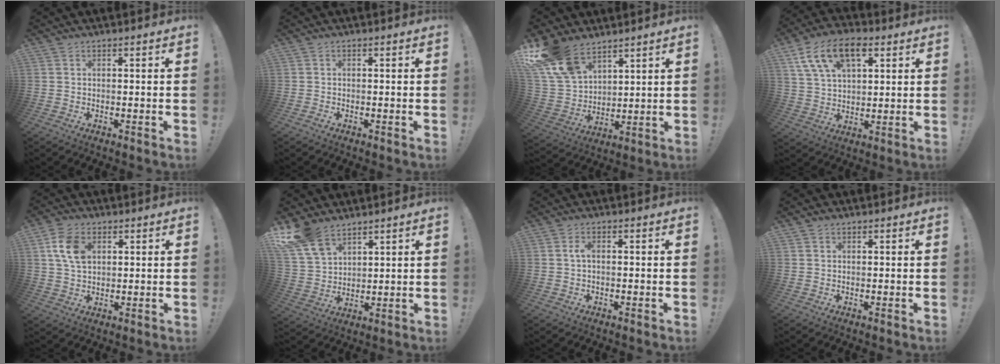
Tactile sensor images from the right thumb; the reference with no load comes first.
{"total": 0.5, "force": [-0.5, 0.0, 0.2], "torque": [-0.004, -0.001, -0.008]}
{"total": 15.5, "force": [11.1, 8.4, 7.0], "torque": [-0.149, -0.061, 0.216]}
{"total": 14.7, "force": [6.9, 8.5, 9.9], "torque": [-0.178, -0.014, 0.128]}
{"total": 9.5, "force": [3.0, 6.5, 6.2], "torque": [-0.117, 0.003, 0.058]}
{"total": 11.3, "force": [8.4, 5.6, 5.1], "torque": [-0.115, -0.043, 0.165]}
{"total": 2.1, "force": [-0.2, 0.9, 1.9], "torque": [-0.041, 0.010, -0.003]}
{"total": 0.7, "force": [0.5, 0.4, 0.2], "torque": [-0.003, -0.001, 0.011]}